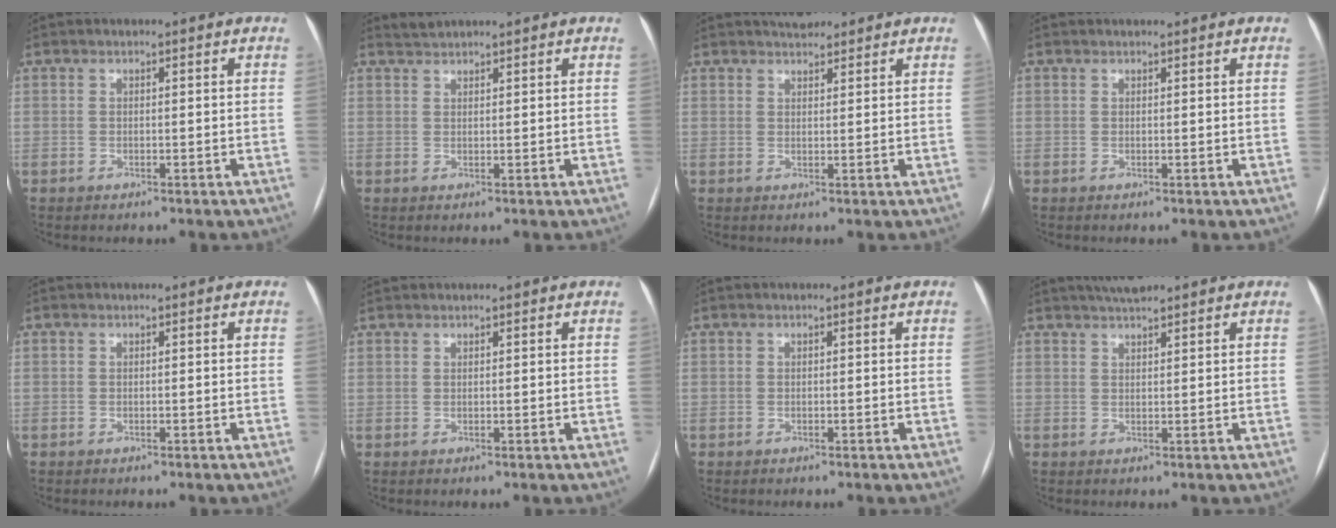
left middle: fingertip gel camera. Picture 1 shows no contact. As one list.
[{"total": 1.7, "force": [1.6, -0.3, -0.2], "torque": [0.001, 0.010, 0.034]}, {"total": 3.2, "force": [3.0, 1.0, 0.8], "torque": [-0.010, 0.017, 0.045]}, {"total": 1.0, "force": [0.9, -0.3, 0.1], "torque": [-0.002, 0.006, 0.016]}, {"total": 0.0}, {"total": 1.2, "force": [1.2, 0.4, 0.1], "torque": [-0.006, 0.018, 0.023]}, {"total": 0.0}, {"total": 3.9, "force": [3.4, 0.4, 1.8], "torque": [-0.030, 0.018, 0.058]}]